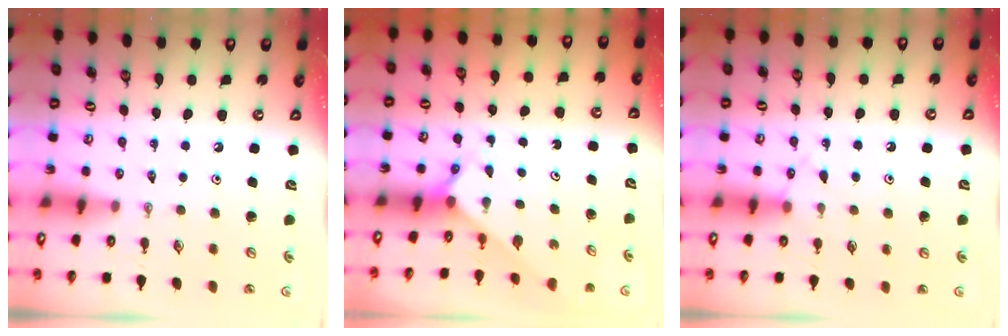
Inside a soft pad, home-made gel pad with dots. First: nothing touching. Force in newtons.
{"total": 2.0, "press": 2.0, "slide": 0.2}
{"total": 5.3, "press": 5.2, "slide": 0.7}